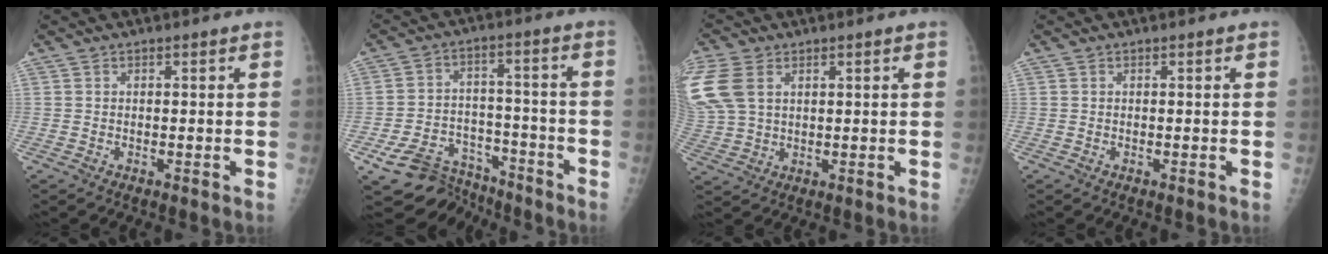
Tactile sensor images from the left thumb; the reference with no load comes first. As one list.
[{"total": 13.7, "force": [-10.9, 7.6, 3.0], "torque": [-0.031, 0.080, -0.170]}, {"total": 12.4, "force": [4.3, 8.3, 8.1], "torque": [-0.217, 0.003, 0.092]}, {"total": 0.0}]